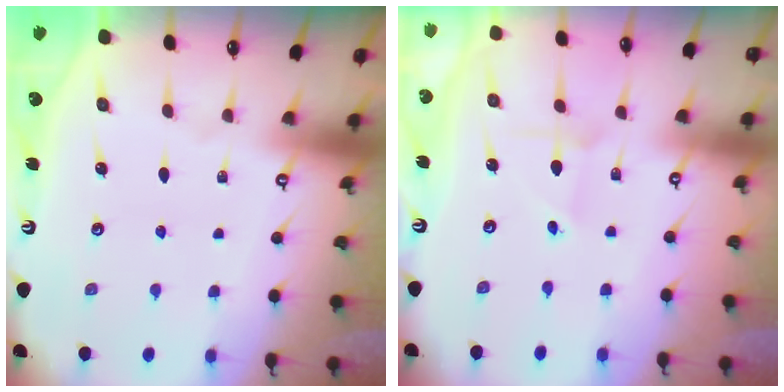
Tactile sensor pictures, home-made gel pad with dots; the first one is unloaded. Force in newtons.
{"total": 1.3, "press": 1.3, "slide": 0.1}